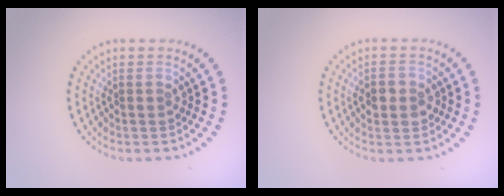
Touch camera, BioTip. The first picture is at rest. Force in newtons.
{"total": 2.2, "press": 2.2, "slide": 0.2}